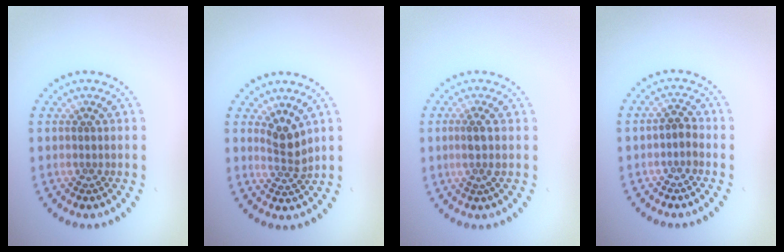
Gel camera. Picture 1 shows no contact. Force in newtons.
{"total": 2.3, "press": 1.8, "slide": 1.4}
{"total": 1.5, "press": 1.1, "slide": 1.0}
{"total": 1.2, "press": 1.1, "slide": 0.6}